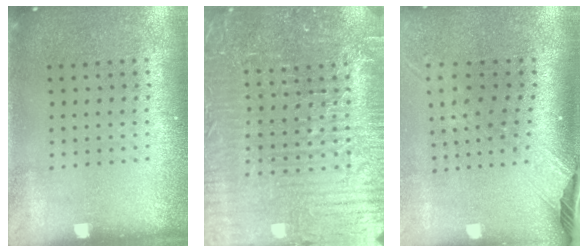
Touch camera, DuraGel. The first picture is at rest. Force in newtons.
{"total": 5.4, "press": 5.1, "slide": 1.8}
{"total": 2.5, "press": 1.9, "slide": 1.7}